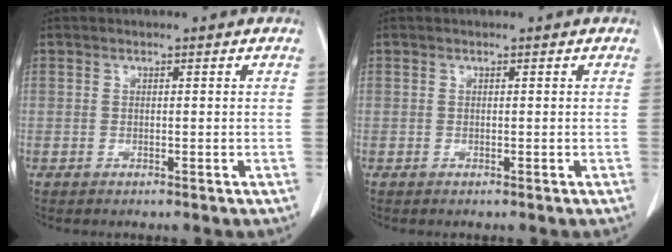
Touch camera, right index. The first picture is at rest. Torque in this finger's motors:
{"motor_torque": [0.00, 0.00, 0.00, 0.00]}